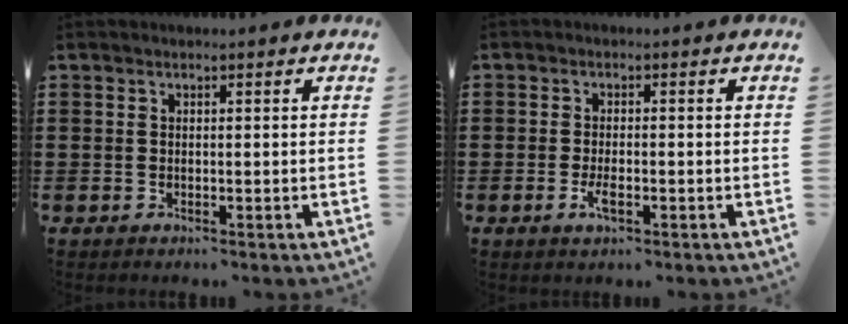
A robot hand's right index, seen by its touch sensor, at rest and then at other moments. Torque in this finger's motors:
{"motor_torque": [2.14, 0.00, 0.07, 0.03]}